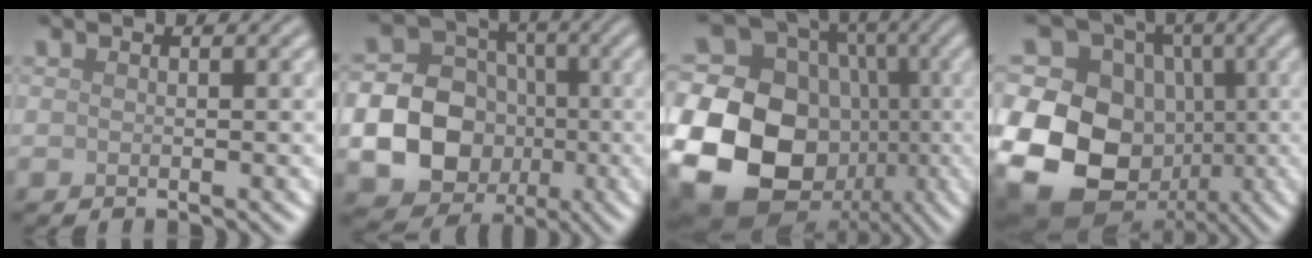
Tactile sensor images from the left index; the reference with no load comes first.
{"total": 14.7, "force": [-3.1, 13.5, 5.0], "torque": [-0.126, -0.029, -0.066]}
{"total": 24.6, "force": [-4.6, 21.7, 10.7], "torque": [-0.235, -0.014, -0.131]}
{"total": 17.3, "force": [-2.3, 14.6, 9.0], "torque": [-0.197, 0.009, -0.068]}